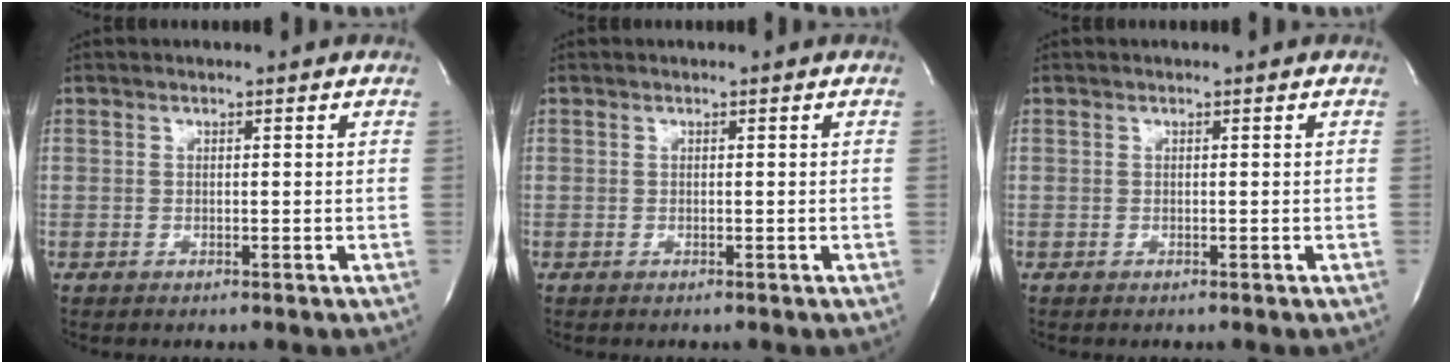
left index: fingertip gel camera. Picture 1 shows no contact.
{"total": 0.0}
{"total": 0.0}